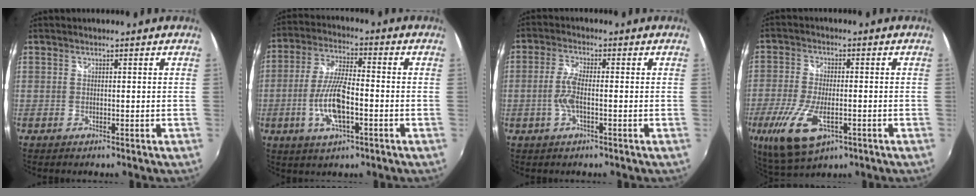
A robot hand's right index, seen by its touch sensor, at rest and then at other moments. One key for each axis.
{"total": 10.7, "fx": -3.2, "fy": 3.2, "fz": 9.7, "tx": -0.200, "ty": -0.002, "tz": -0.063}
{"total": 4.4, "fx": -1.1, "fy": 1.0, "fz": 4.2, "tx": -0.091, "ty": 0.002, "tz": -0.021}
{"total": 12.8, "fx": -5.2, "fy": 5.4, "fz": 10.4, "tx": -0.224, "ty": -0.030, "tz": -0.092}